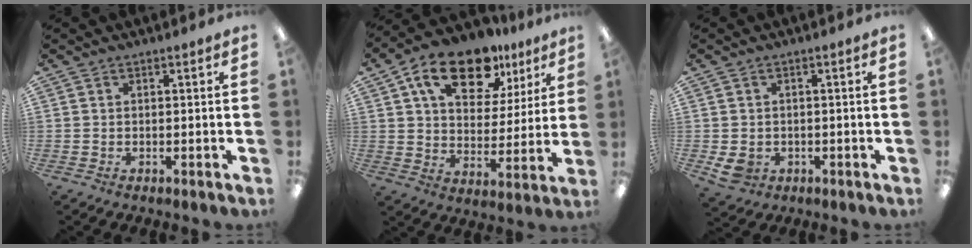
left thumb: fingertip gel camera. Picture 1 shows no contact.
{"total": 16.8, "force": [10.9, 9.0, 9.1], "torque": [-0.151, -0.048, 0.190]}
{"total": 3.9, "force": [-0.9, 3.3, 1.8], "torque": [-0.050, -0.001, -0.018]}